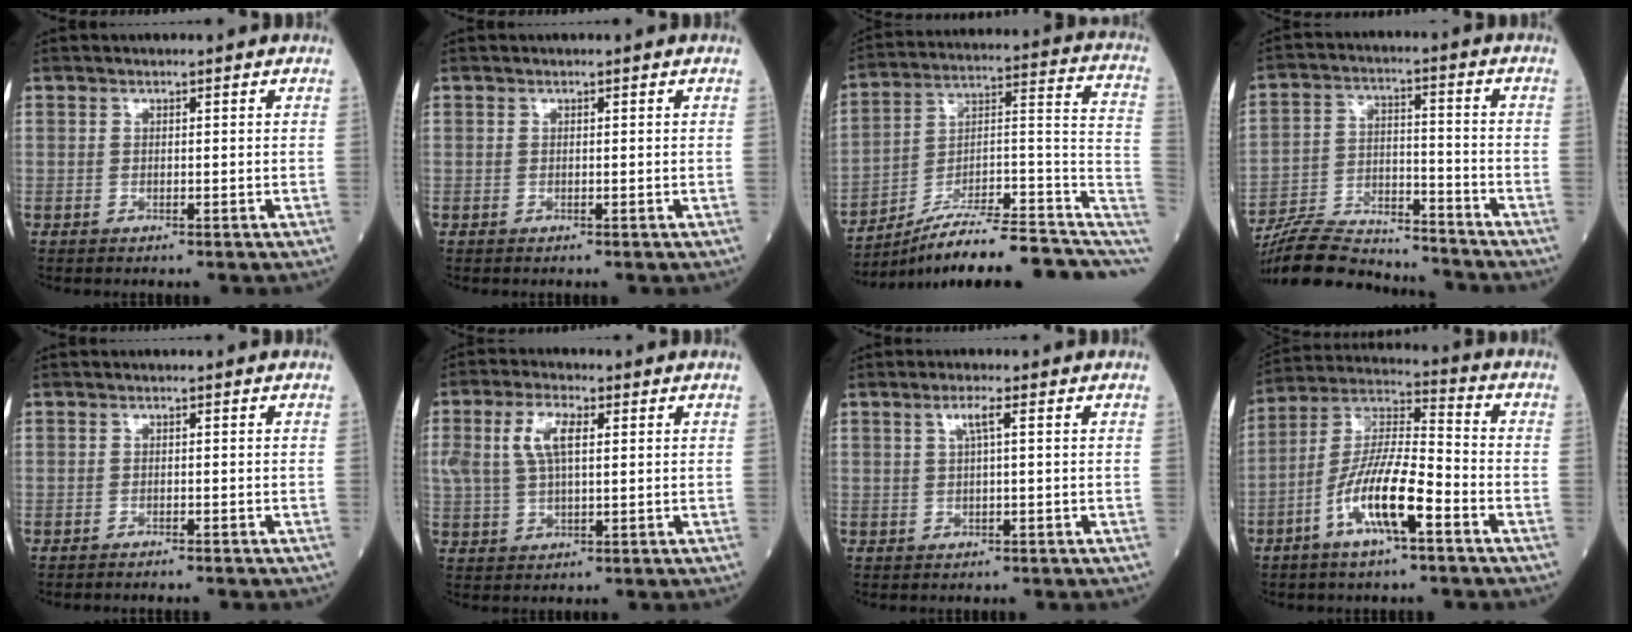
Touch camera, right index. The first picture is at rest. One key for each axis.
{"total": 0.0}
{"total": 19.9, "fx": -15.9, "fy": 3.3, "fz": 11.4, "tx": -0.113, "ty": 0.051, "tz": -0.242}
{"total": 15.8, "fx": -15.1, "fy": 2.7, "fz": 3.8, "tx": -0.069, "ty": 0.014, "tz": -0.250}
{"total": 2.1, "fx": -2.0, "fy": 0.0, "fz": 0.8, "tx": -0.013, "ty": 0.000, "tz": -0.025}
{"total": 6.6, "fx": 1.9, "fy": 2.5, "fz": 5.8, "tx": -0.131, "ty": 0.014, "tz": 0.041}
{"total": 2.2, "fx": 0.7, "fy": -0.1, "fz": 2.1, "tx": -0.044, "ty": 0.006, "tz": 0.014}
{"total": 12.5, "fx": -5.3, "fy": 2.2, "fz": 11.1, "tx": -0.214, "ty": 0.002, "tz": -0.103}